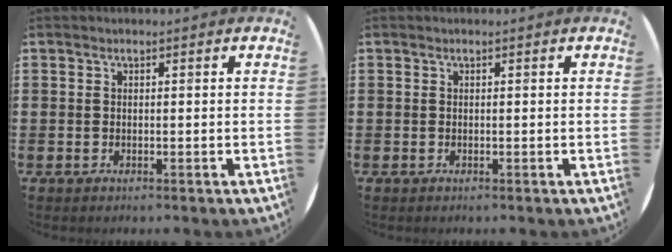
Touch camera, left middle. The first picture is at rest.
{"total": 0.0}